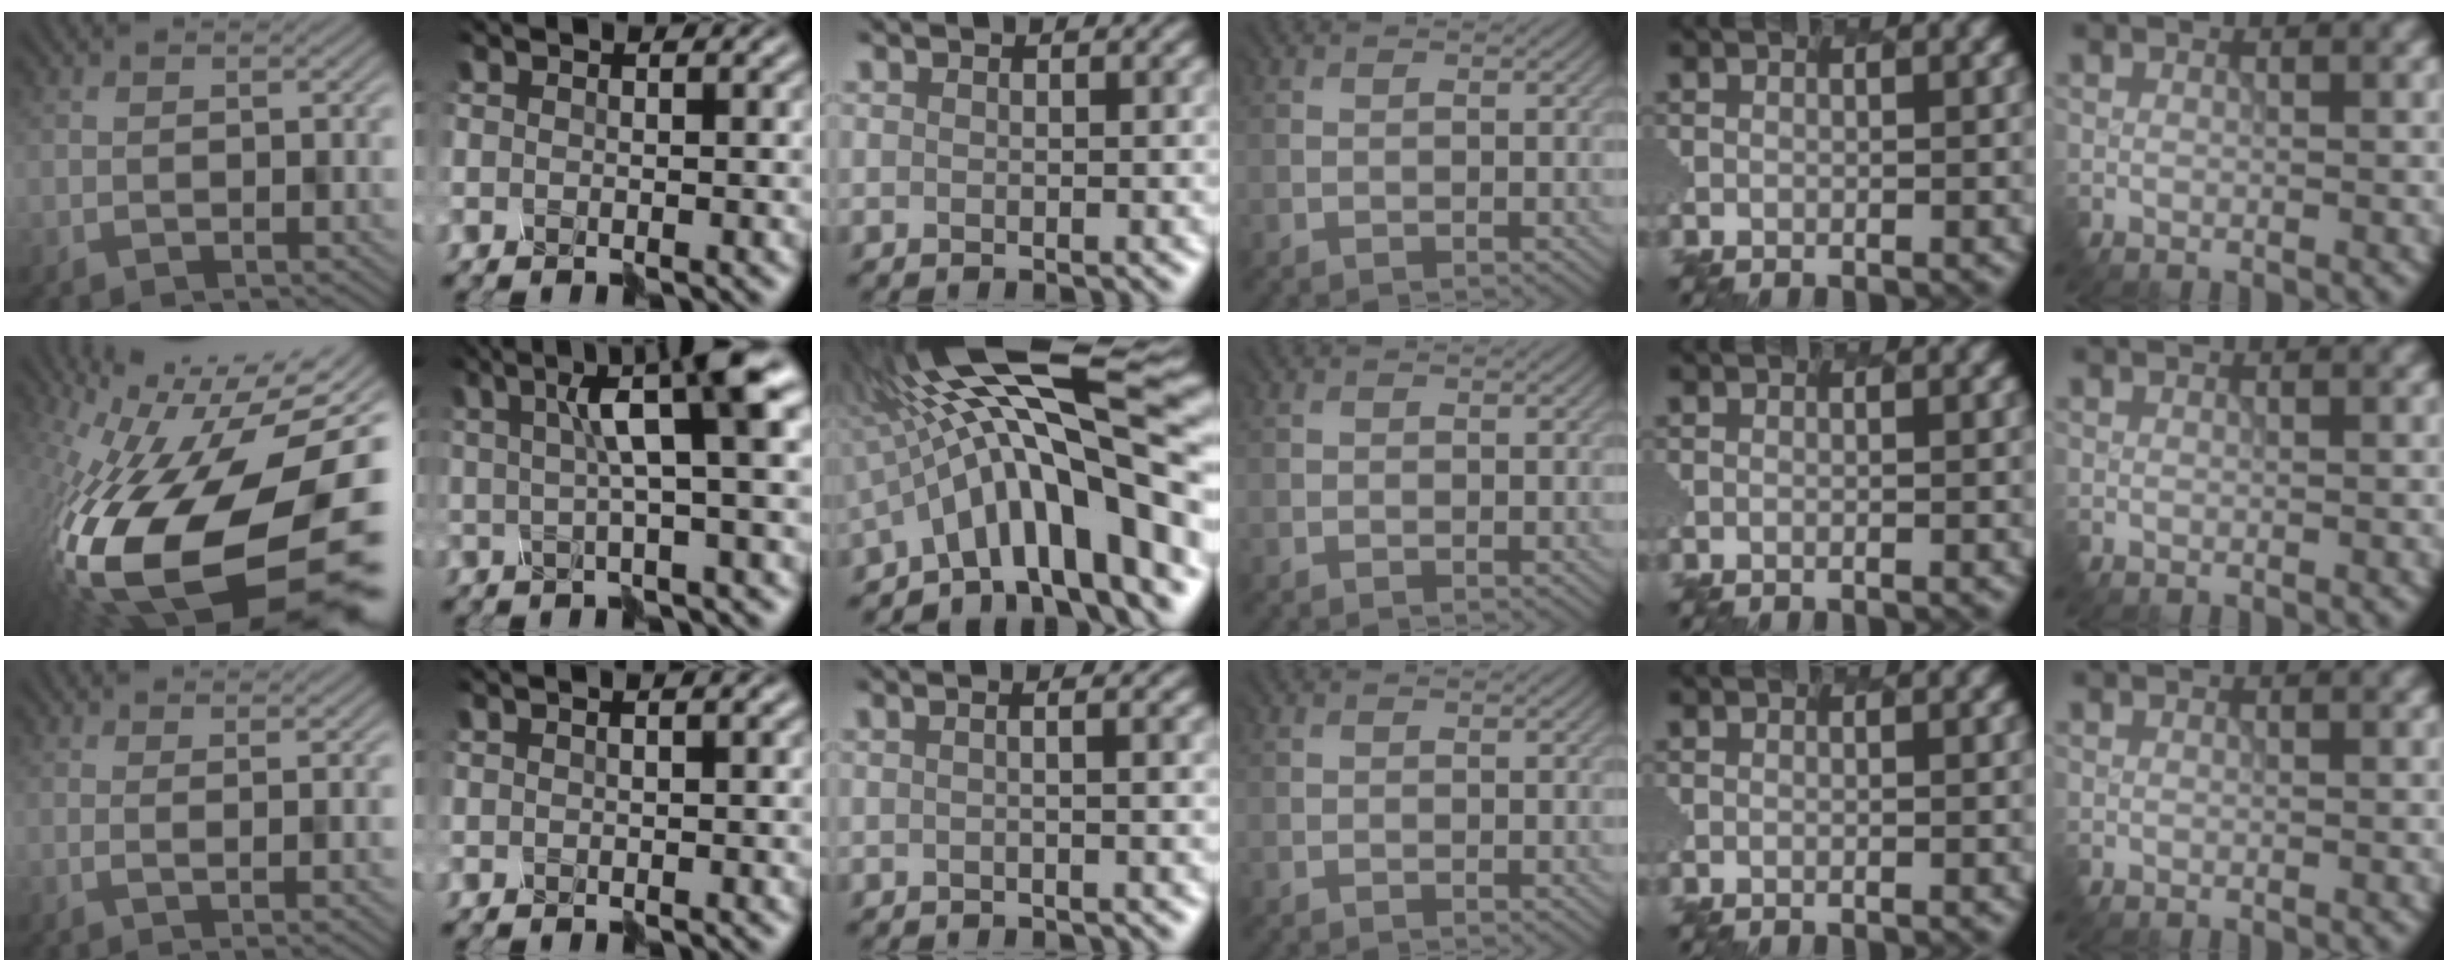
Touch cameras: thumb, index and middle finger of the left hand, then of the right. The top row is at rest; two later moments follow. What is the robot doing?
{"motion": "disassemble", "object": "hinged jar"}